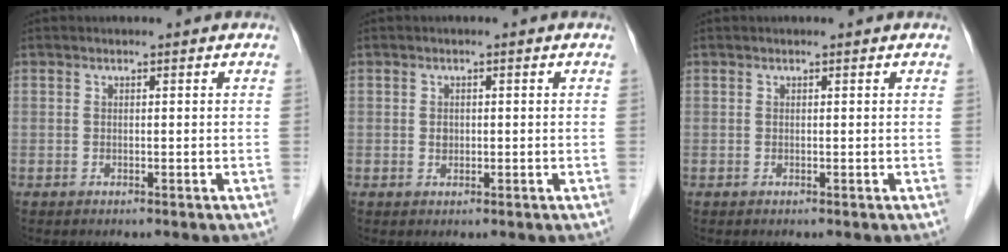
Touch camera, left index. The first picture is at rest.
{"total": 1.0, "force": [0.0, 0.9, 0.6], "torque": [-0.013, 0.001, 0.001]}
{"total": 0.0}